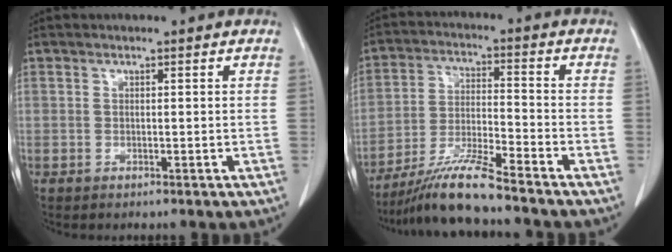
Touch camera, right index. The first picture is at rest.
{"total": 9.6, "force": [-8.2, -0.9, 4.9], "torque": [-0.095, -0.020, -0.154]}